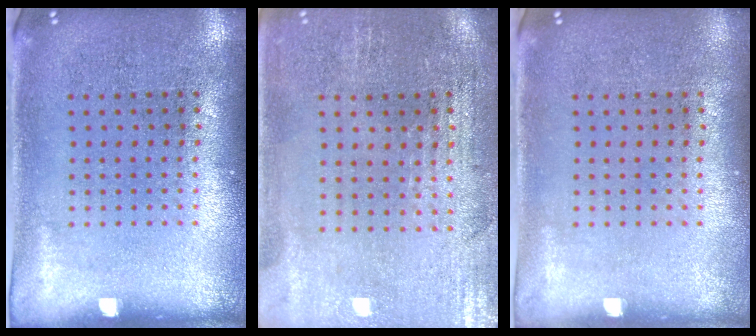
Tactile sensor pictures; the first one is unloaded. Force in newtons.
{"total": 0.6, "press": 0.5, "slide": 0.3}
{"total": 0.0}